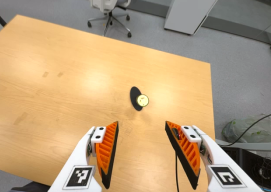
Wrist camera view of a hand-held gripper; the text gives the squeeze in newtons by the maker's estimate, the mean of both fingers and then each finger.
{"total": 0.0}